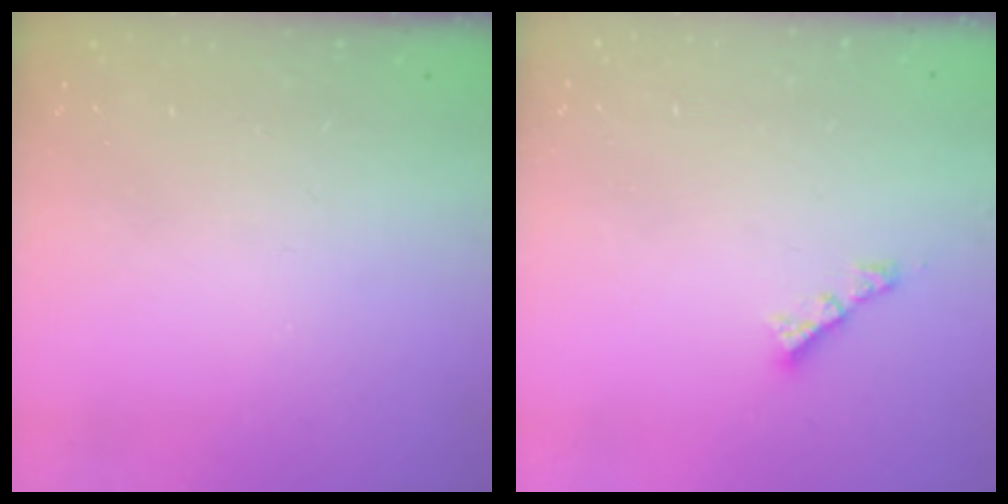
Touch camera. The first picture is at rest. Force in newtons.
{"total": 2.4, "press": 2.4, "slide": 0.3}